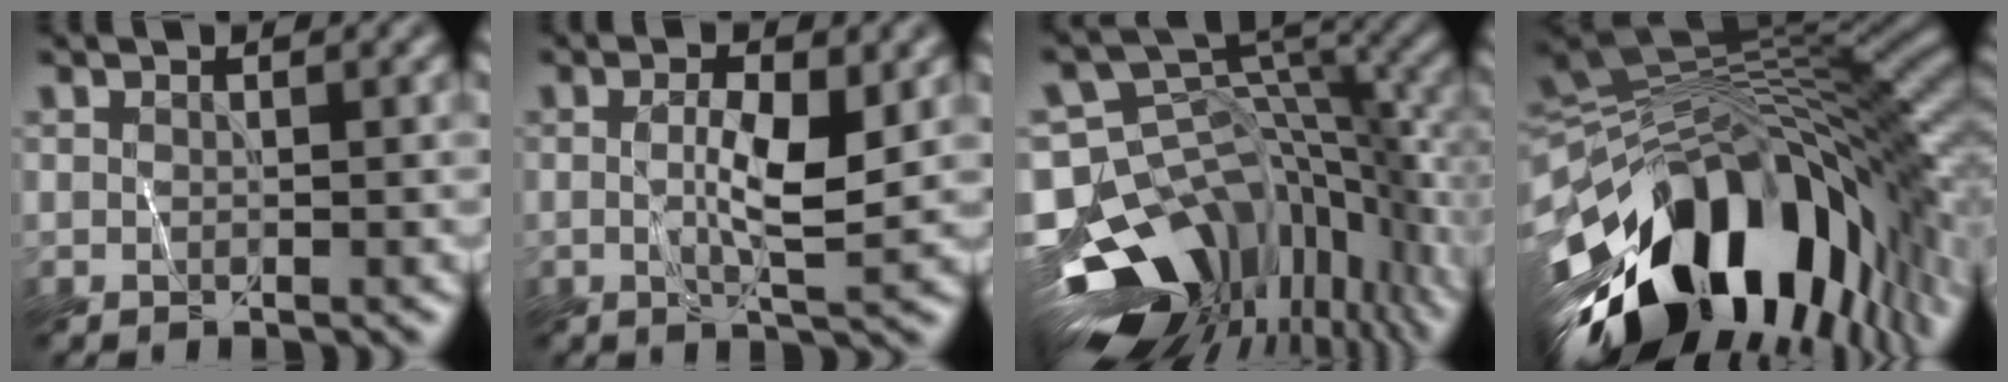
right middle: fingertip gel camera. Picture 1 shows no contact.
{"total": 4.0, "force": [0.3, 0.7, 3.9], "torque": [-0.074, 0.002, 0.005]}
{"total": 13.5, "force": [-5.8, 8.4, 8.9], "torque": [-0.176, 0.006, -0.086]}
{"total": 15.7, "force": [-5.5, 8.1, 12.3], "torque": [-0.198, 0.023, -0.096]}